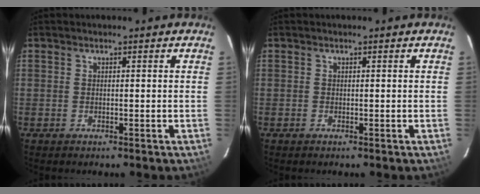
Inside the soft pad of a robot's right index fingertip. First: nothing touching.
{"total": 0.0}